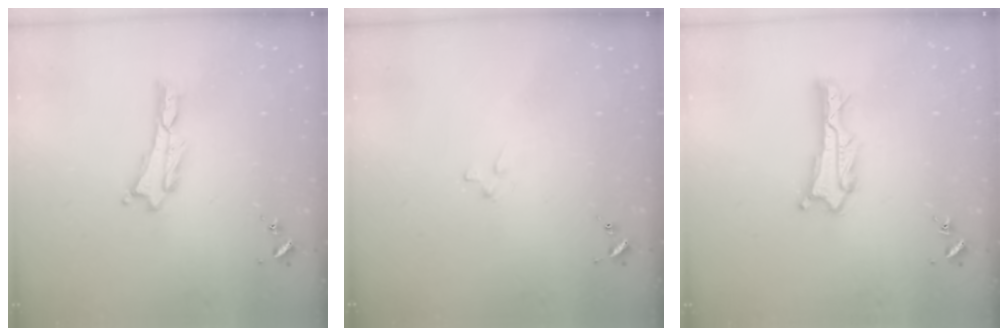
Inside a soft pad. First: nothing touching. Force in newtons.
{"total": 2.0, "press": 2.0, "slide": 0.2}
{"total": 1.2, "press": 1.2, "slide": 0.1}